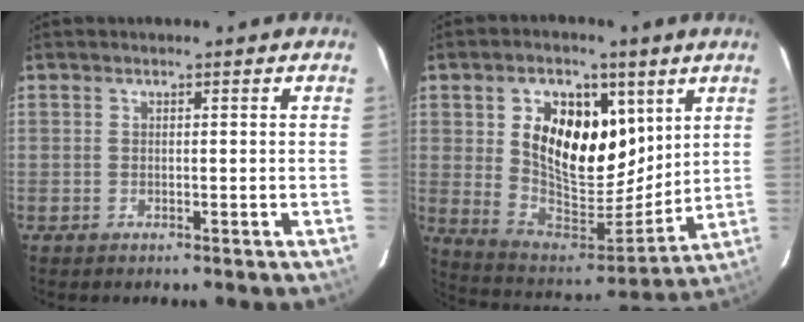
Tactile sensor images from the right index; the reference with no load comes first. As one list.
[{"total": 17.9, "force": [6.4, 11.1, 12.6], "torque": [-0.234, 0.000, 0.122]}]